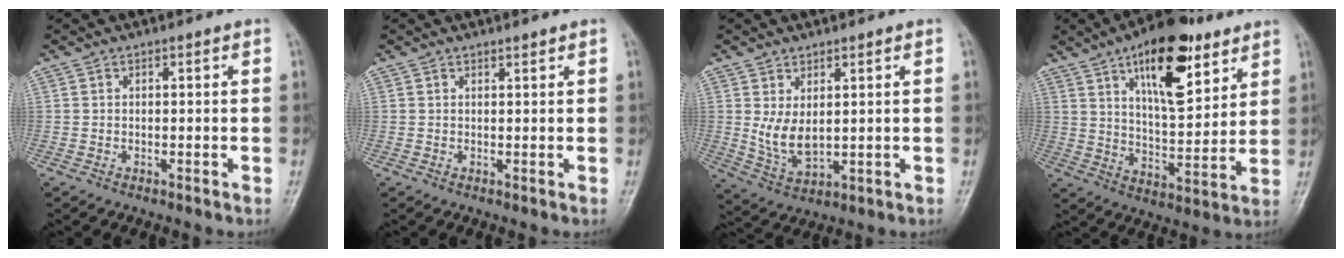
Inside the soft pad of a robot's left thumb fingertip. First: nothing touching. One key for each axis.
{"total": 0.7, "fx": 0.6, "fy": -0.1, "fz": 0.1, "tx": -0.004, "ty": -0.007, "tz": 0.012}
{"total": 6.2, "fx": 1.5, "fy": 3.1, "fz": 5.1, "tx": -0.090, "ty": -0.019, "tz": 0.043}
{"total": 18.0, "fx": 9.7, "fy": 7.4, "fz": 13.3, "tx": -0.171, "ty": -0.044, "tz": 0.156}